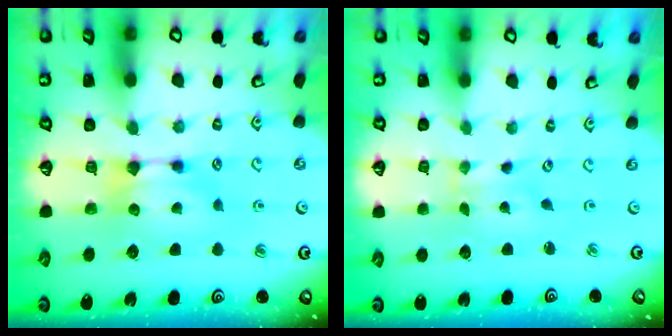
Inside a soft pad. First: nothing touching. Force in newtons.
{"total": 4.1, "press": 4.0, "slide": 0.9}